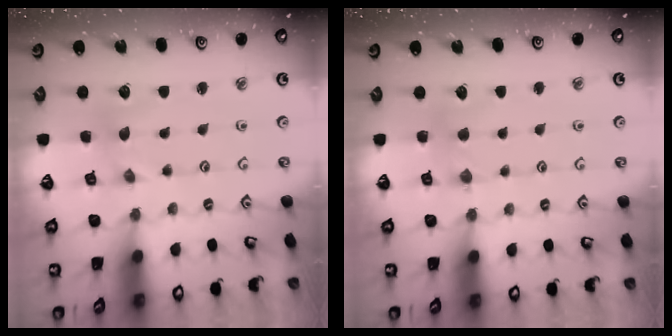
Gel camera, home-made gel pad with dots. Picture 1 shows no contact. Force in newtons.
{"total": 3.8, "press": 3.8, "slide": 0.5}